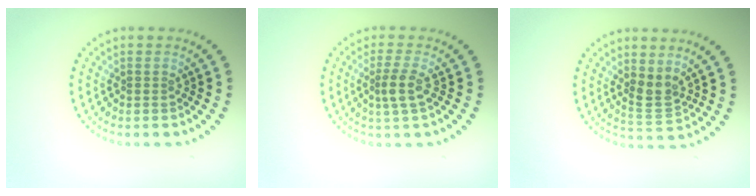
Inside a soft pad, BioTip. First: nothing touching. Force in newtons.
{"total": 2.2, "press": 1.8, "slide": 1.3}
{"total": 2.2, "press": 1.8, "slide": 1.1}